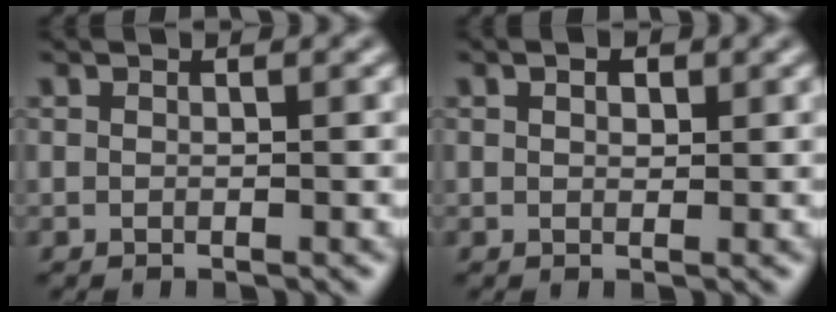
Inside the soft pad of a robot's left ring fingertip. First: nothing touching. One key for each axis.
{"total": 2.1, "fx": 1.0, "fy": 1.3, "fz": 1.3, "tx": -0.013, "ty": 0.015, "tz": 0.002}